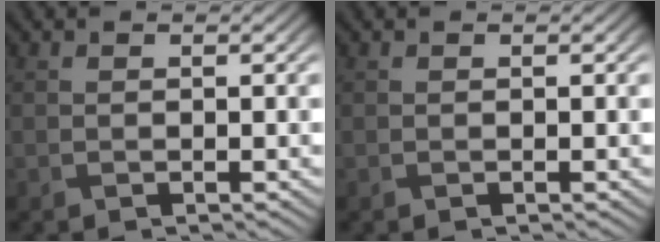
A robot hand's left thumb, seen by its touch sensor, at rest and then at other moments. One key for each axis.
{"total": 0.0}